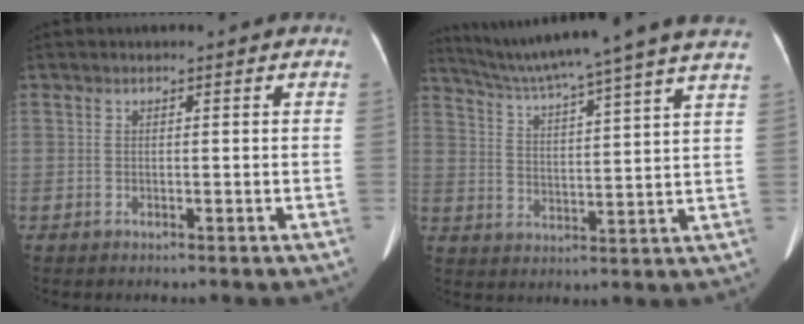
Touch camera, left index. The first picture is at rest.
{"total": 21.1, "force": [18.2, -1.7, 10.4], "torque": [-0.178, -0.011, 0.253]}